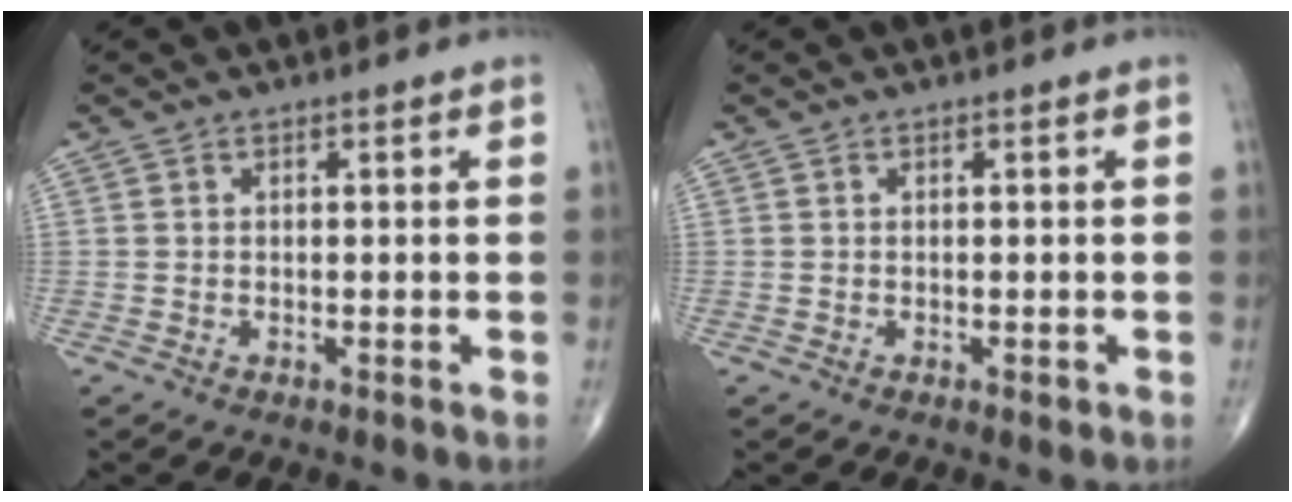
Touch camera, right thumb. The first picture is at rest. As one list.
[{"total": 0.7, "force": [-0.2, 0.4, 0.5], "torque": [-0.003, 0.000, -0.002]}]